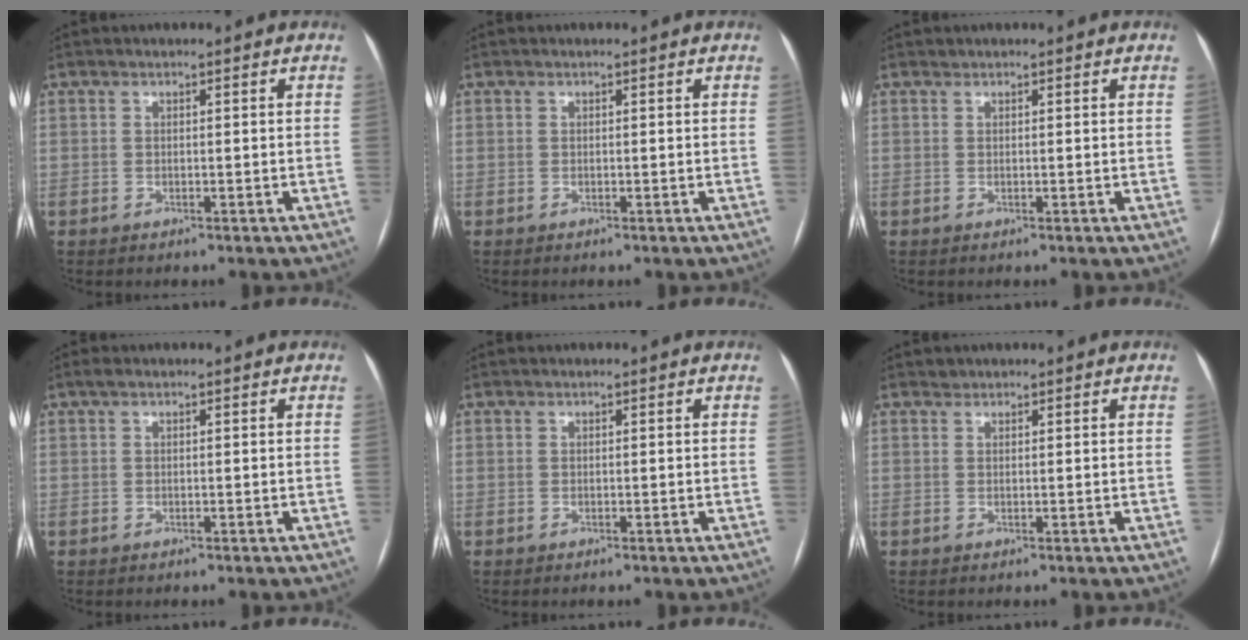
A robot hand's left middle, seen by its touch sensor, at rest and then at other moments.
{"total": 0.0}
{"total": 0.0}
{"total": 0.7, "force": [0.4, 0.3, 0.5], "torque": [-0.013, 0.012, 0.004]}
{"total": 0.0}
{"total": 0.6, "force": [0.5, 0.3, -0.1], "torque": [0.000, 0.000, 0.007]}